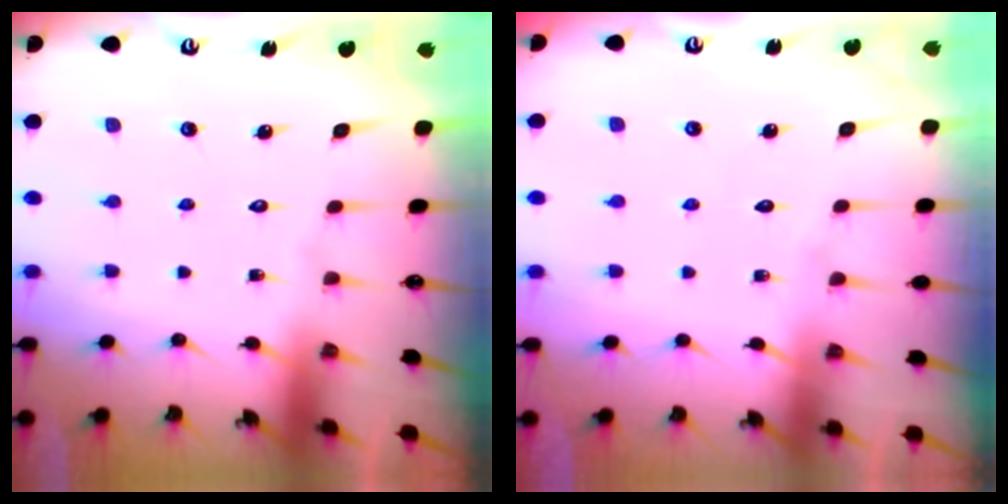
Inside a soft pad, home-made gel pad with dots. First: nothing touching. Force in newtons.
{"total": 3.1, "press": 3.1, "slide": 0.3}